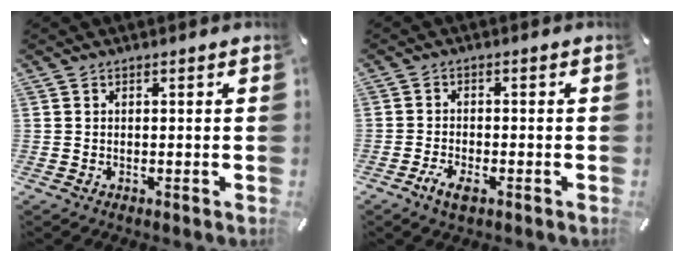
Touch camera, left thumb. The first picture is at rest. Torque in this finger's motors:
{"motor_torque": [0.11, 0.12, 0.00, 0.00, 0.00]}